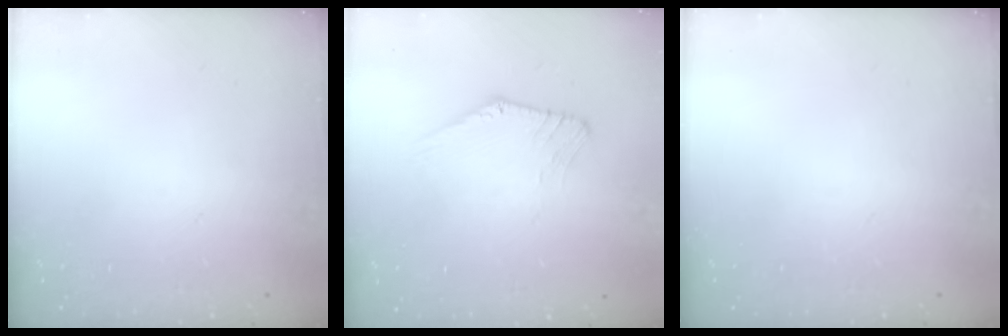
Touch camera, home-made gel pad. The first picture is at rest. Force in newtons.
{"total": 2.7, "press": 2.7, "slide": 0.1}
{"total": 0.0}